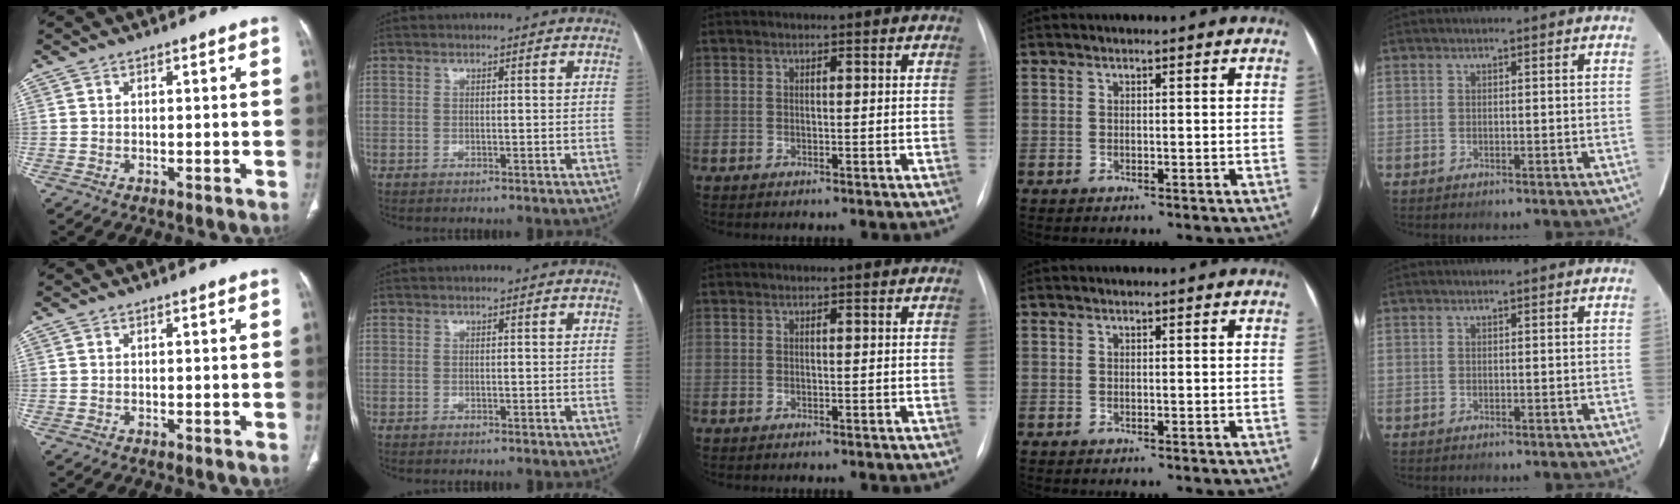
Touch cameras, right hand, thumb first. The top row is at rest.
{}